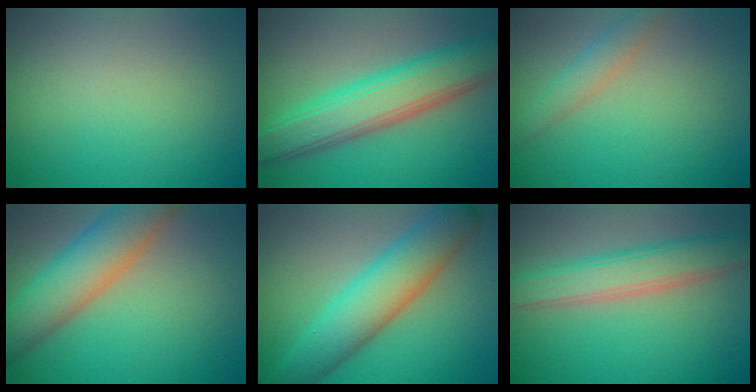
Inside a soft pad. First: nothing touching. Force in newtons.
{"total": 7.6, "press": 7.6, "slide": 0.1}
{"total": 2.2, "press": 2.2, "slide": 0.1}
{"total": 7.8, "press": 7.8, "slide": 0.6}
{"total": 7.5, "press": 7.5, "slide": 0.3}
{"total": 4.8, "press": 4.8, "slide": 0.0}